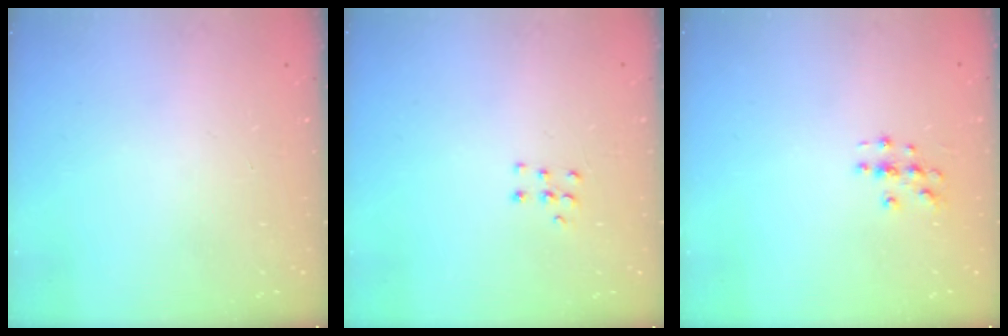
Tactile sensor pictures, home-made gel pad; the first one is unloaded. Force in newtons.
{"total": 4.6, "press": 4.5, "slide": 0.5}
{"total": 3.0, "press": 3.0, "slide": 0.3}